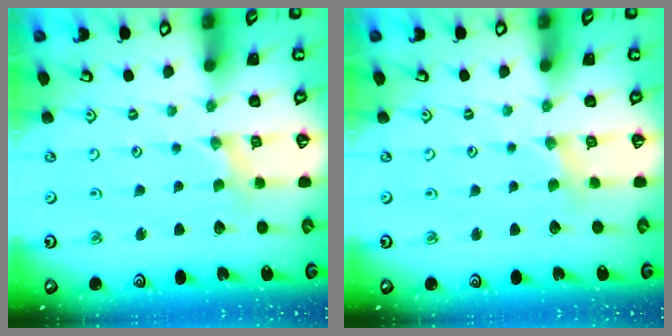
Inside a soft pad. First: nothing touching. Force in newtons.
{"total": 2.1, "press": 2.0, "slide": 0.4}